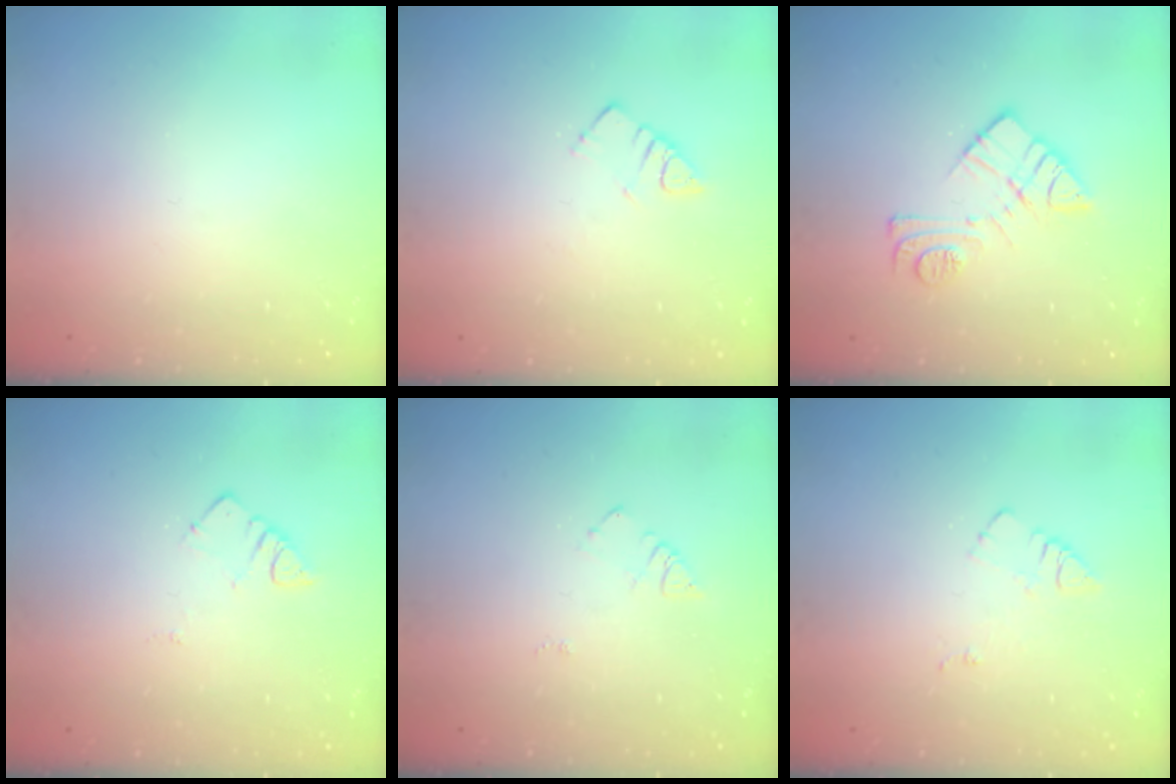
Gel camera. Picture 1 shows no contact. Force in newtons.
{"total": 3.6, "press": 3.5, "slide": 0.3}
{"total": 11.3, "press": 11.3, "slide": 0.4}
{"total": 3.5, "press": 3.5, "slide": 0.4}
{"total": 5.4, "press": 5.4, "slide": 0.5}
{"total": 6.2, "press": 6.2, "slide": 0.8}